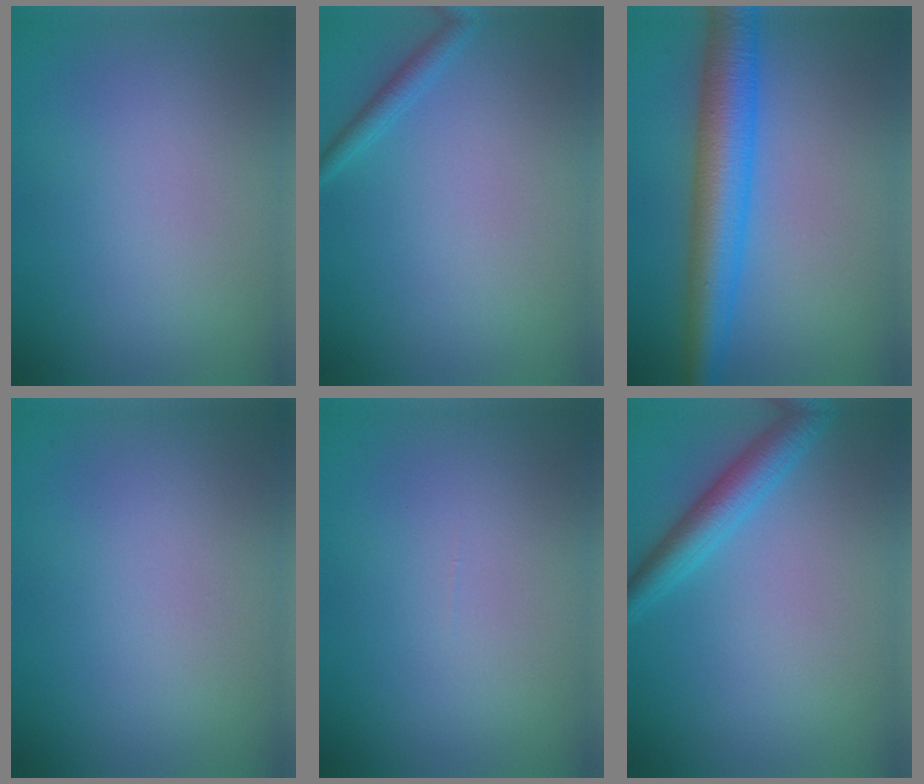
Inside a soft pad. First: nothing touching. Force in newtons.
{"total": 1.3, "press": 1.3, "slide": 0.1}
{"total": 6.8, "press": 6.8, "slide": 0.0}
{"total": 0.0}
{"total": 0.0}
{"total": 3.4, "press": 3.4, "slide": 0.1}